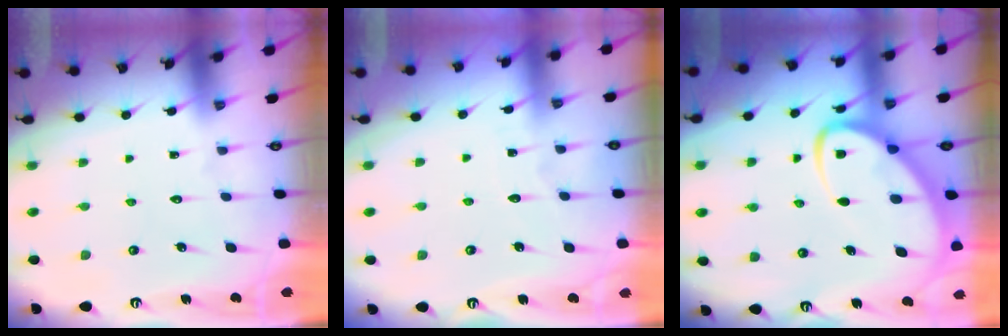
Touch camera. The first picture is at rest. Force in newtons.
{"total": 2.8, "press": 2.8, "slide": 0.1}
{"total": 8.4, "press": 8.4, "slide": 0.9}